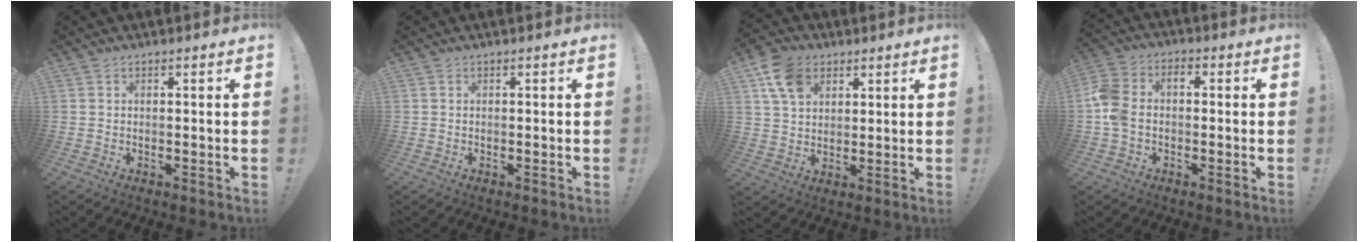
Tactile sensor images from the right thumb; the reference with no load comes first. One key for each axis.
{"total": 0.0}
{"total": 11.5, "fx": 5.6, "fy": 8.2, "fz": 5.7, "tx": -0.089, "ty": -0.016, "tz": 0.110}
{"total": 8.0, "fx": -1.8, "fy": 5.7, "fz": 5.3, "tx": -0.129, "ty": 0.008, "tz": -0.034}